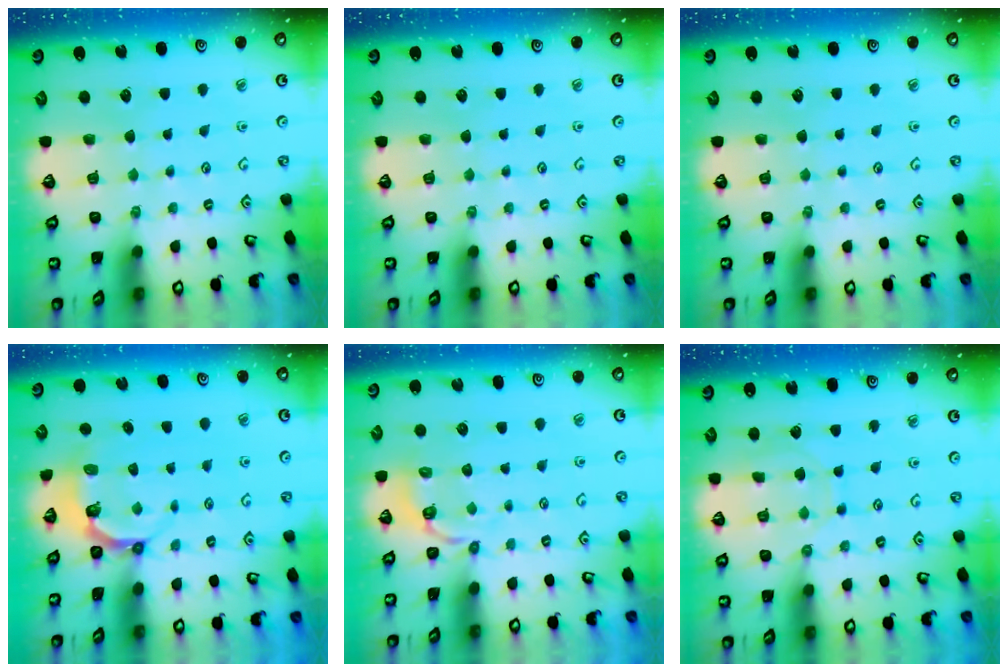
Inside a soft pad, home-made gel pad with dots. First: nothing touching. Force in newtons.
{"total": 0.0}
{"total": 0.0}
{"total": 5.6, "press": 4.6, "slide": 3.1}
{"total": 3.2, "press": 2.1, "slide": 2.4}
{"total": 6.9, "press": 6.8, "slide": 0.8}